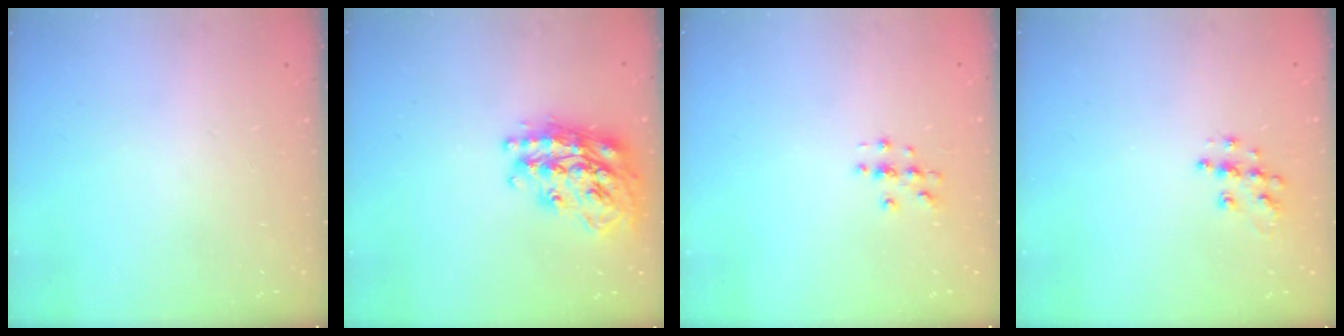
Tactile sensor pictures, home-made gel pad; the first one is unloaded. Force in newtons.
{"total": 23.5, "press": 23.4, "slide": 2.0}
{"total": 2.7, "press": 2.7, "slide": 0.3}
{"total": 8.5, "press": 8.5, "slide": 0.4}